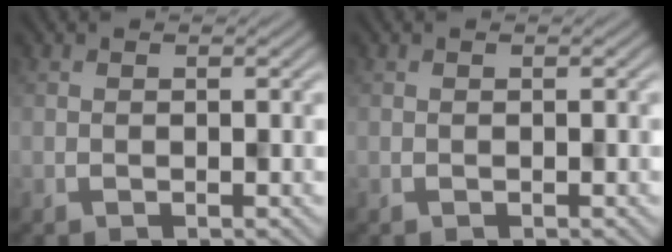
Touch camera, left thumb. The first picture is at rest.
{"total": 0.0}